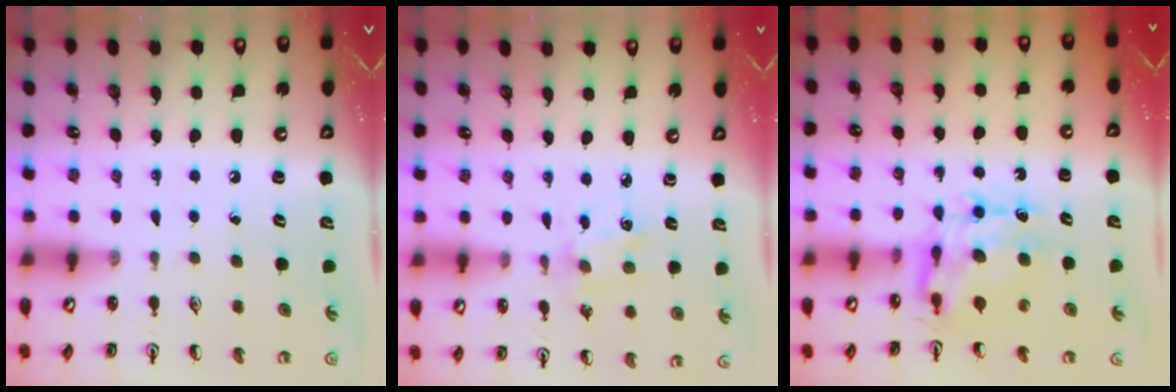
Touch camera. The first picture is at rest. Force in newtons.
{"total": 2.5, "press": 2.4, "slide": 0.4}
{"total": 8.1, "press": 8.0, "slide": 0.6}